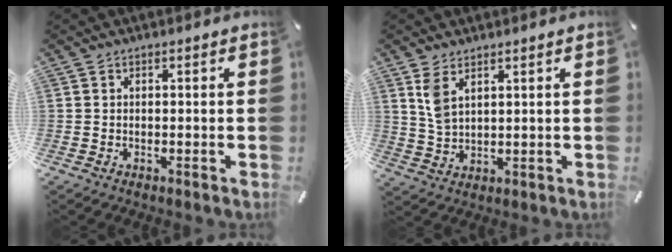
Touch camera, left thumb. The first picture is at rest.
{"total": 4.9, "force": [2.9, 2.3, 3.2], "torque": [-0.070, -0.003, 0.055]}